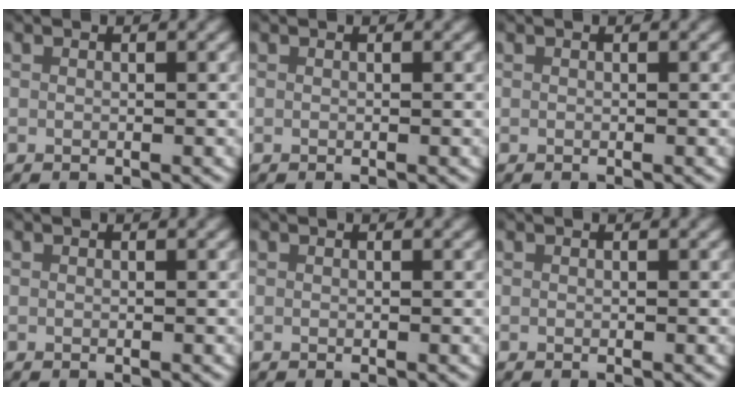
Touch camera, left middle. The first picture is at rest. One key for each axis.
{"total": 0.0}
{"total": 0.0}
{"total": 0.0}
{"total": 0.0}
{"total": 0.0}